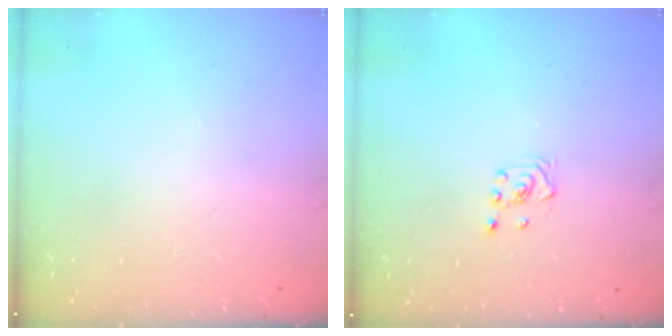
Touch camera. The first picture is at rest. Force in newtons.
{"total": 2.6, "press": 2.4, "slide": 1.0}